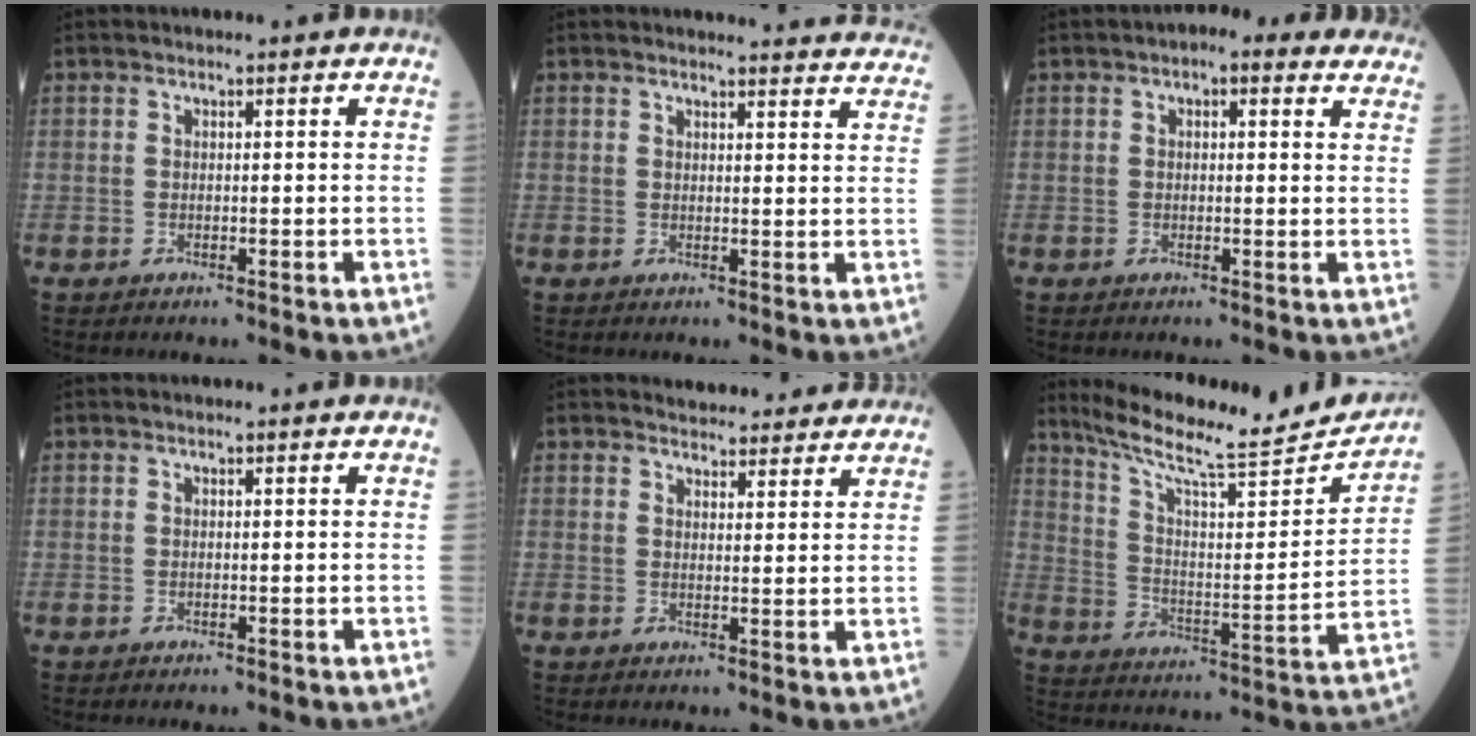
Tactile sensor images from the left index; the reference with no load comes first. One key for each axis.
{"total": 15.4, "fx": 15.1, "fy": 1.5, "fz": 2.3, "tx": 0.000, "ty": -0.049, "tz": 0.145}
{"total": 6.7, "fx": 4.9, "fy": 2.5, "fz": 3.8, "tx": -0.031, "ty": 0.021, "tz": 0.048}
{"total": 0.0}
{"total": 7.9, "fx": 7.5, "fy": 2.1, "fz": 1.6, "tx": -0.013, "ty": 0.008, "tz": 0.084}
{"total": 18.8, "fx": 17.6, "fy": 1.6, "fz": 6.6, "tx": -0.120, "ty": -0.029, "tz": 0.262}